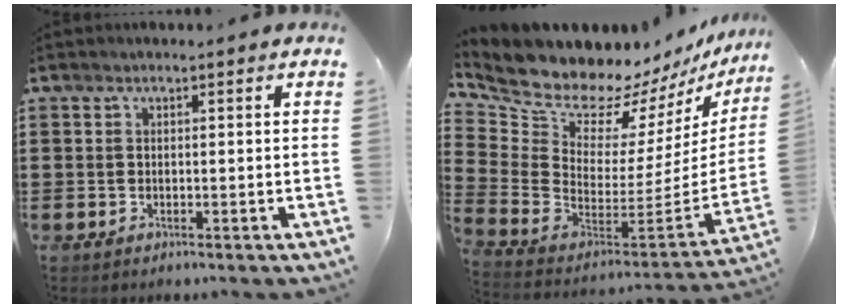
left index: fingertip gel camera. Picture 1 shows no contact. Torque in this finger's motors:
{"motor_torque": [2.14, 0.00, 0.76, 0.15]}